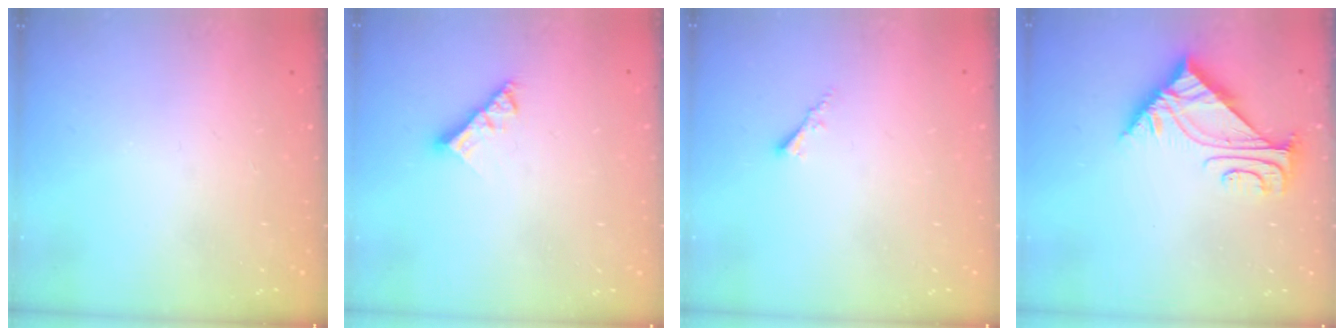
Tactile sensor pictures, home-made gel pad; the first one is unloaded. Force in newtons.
{"total": 6.6, "press": 6.6, "slide": 0.6}
{"total": 1.8, "press": 1.7, "slide": 0.5}
{"total": 5.2, "press": 5.2, "slide": 0.8}